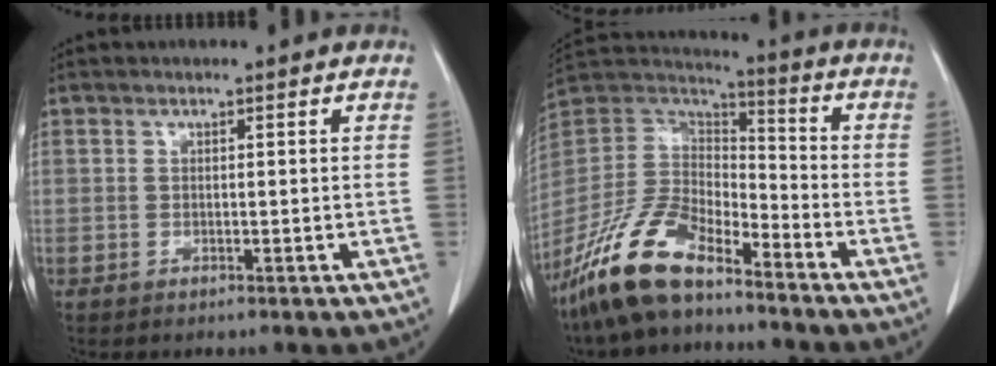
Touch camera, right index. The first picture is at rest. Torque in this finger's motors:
{"motor_torque": [-0.13, -0.36, -0.08, -0.07]}